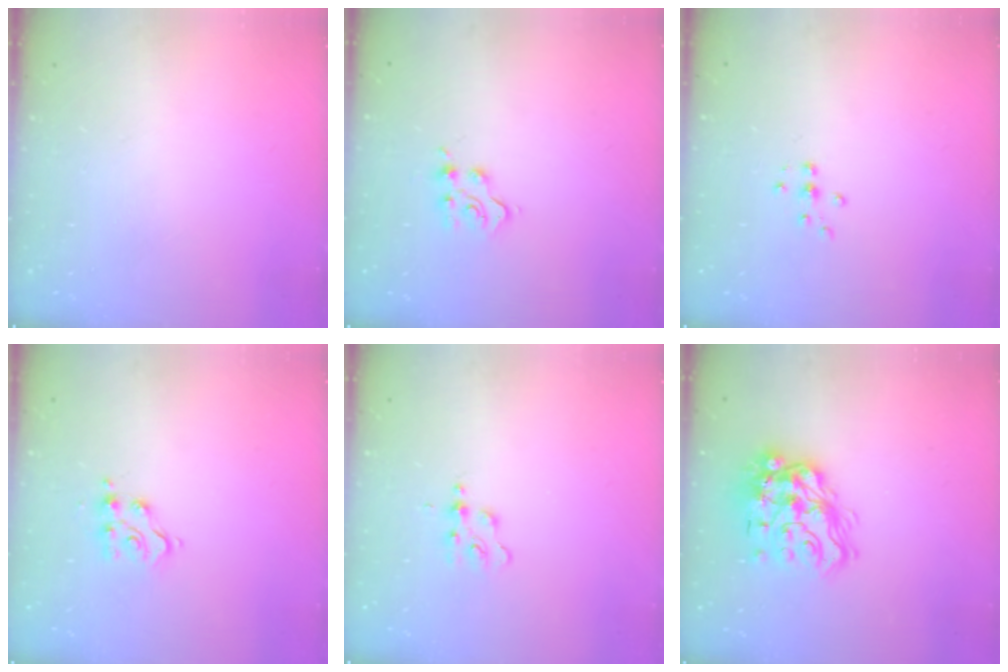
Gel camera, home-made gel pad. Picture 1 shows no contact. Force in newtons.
{"total": 5.2, "press": 5.2, "slide": 0.6}
{"total": 4.9, "press": 4.9, "slide": 0.7}
{"total": 7.8, "press": 7.8, "slide": 0.5}
{"total": 3.9, "press": 3.9, "slide": 0.5}
{"total": 17.8, "press": 17.7, "slide": 1.1}